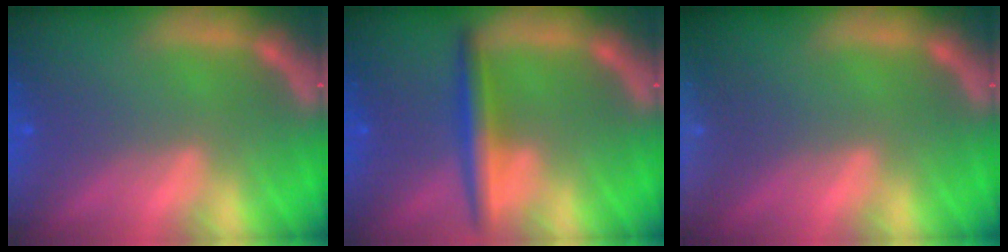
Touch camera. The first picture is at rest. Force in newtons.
{"total": 3.5}
{"total": 9.5}